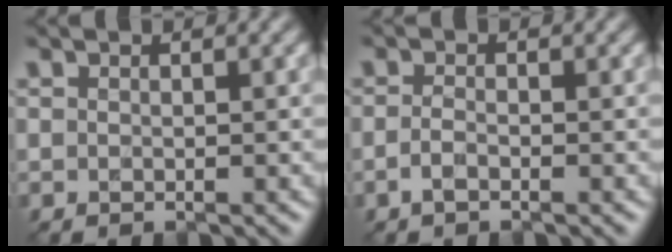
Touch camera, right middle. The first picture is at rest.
{"total": 1.1, "force": [-0.6, 0.4, 0.9], "torque": [-0.022, 0.000, -0.015]}